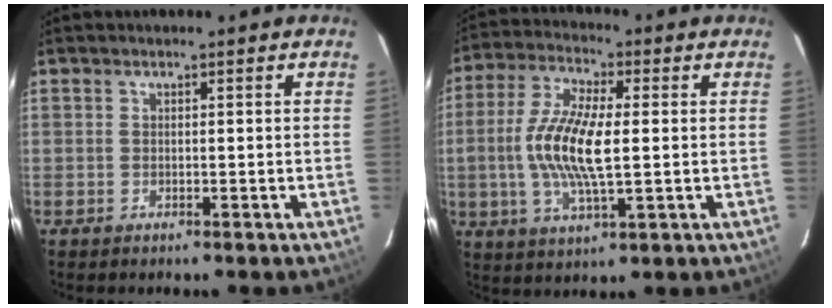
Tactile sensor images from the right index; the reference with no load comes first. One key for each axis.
{"total": 13.0, "fx": -0.2, "fy": 4.2, "fz": 12.3, "tx": -0.254, "ty": 0.004, "tz": -0.006}